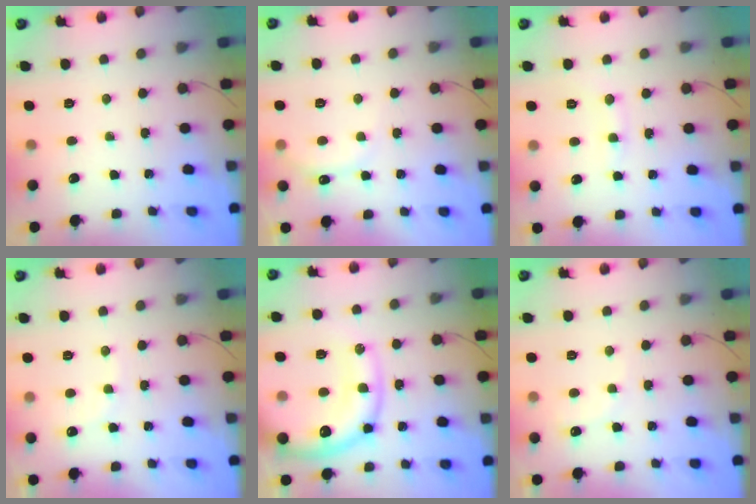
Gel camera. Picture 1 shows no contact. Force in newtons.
{"total": 7.0, "press": 6.9, "slide": 1.3}
{"total": 6.2, "press": 6.1, "slide": 1.1}
{"total": 5.3, "press": 5.2, "slide": 1.0}
{"total": 20.4, "press": 20.0, "slide": 4.0}
{"total": 6.5, "press": 6.3, "slide": 1.6}